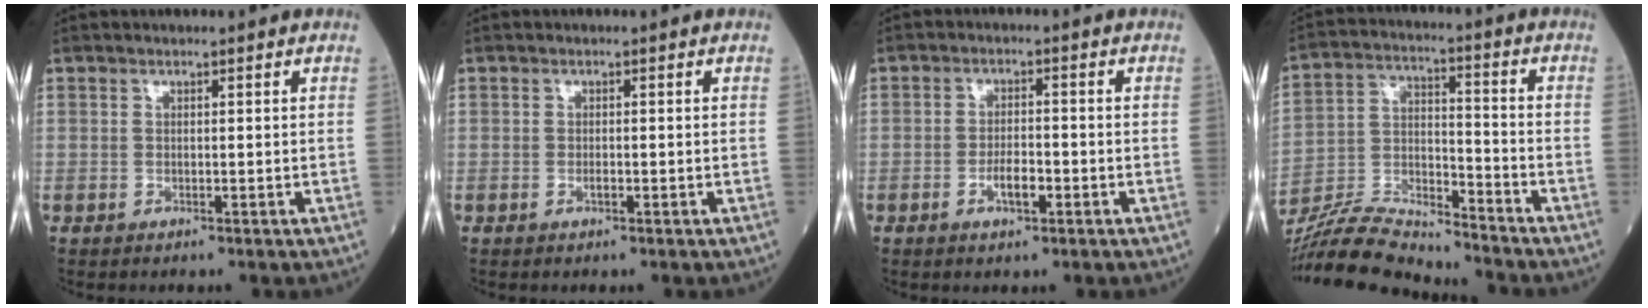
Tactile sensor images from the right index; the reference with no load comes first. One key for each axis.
{"total": 0.8, "fx": -0.3, "fy": 0.2, "fz": 0.7, "tx": -0.012, "ty": 0.000, "tz": -0.005}
{"total": 3.6, "fx": -1.4, "fy": 1.2, "fz": 3.0, "tx": -0.054, "ty": 0.003, "tz": -0.026}
{"total": 12.4, "fx": -12.2, "fy": 0.5, "fz": 2.3, "tx": -0.048, "ty": 0.015, "tz": -0.228}